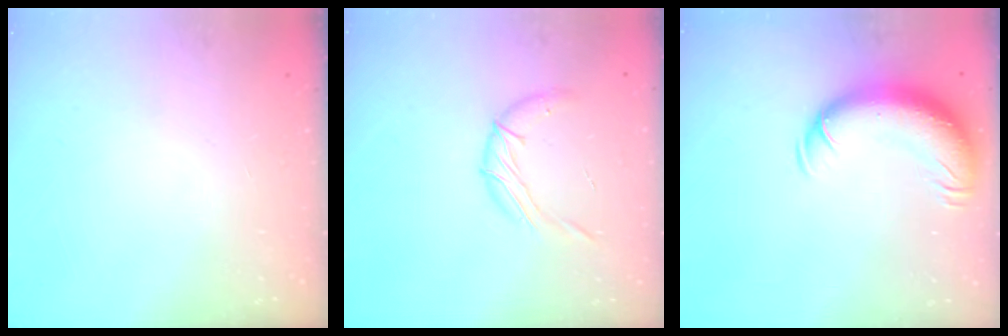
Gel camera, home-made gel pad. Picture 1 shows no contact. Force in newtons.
{"total": 9.5, "press": 9.5, "slide": 0.7}
{"total": 13.1, "press": 12.8, "slide": 3.1}